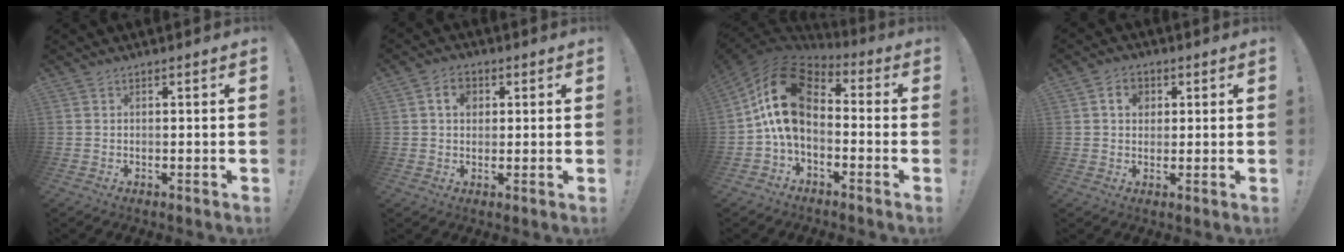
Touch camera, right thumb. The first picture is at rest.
{"total": 5.7, "force": [1.5, 4.1, 3.6], "torque": [-0.053, 0.008, 0.025]}
{"total": 17.6, "force": [1.7, 11.2, 13.5], "torque": [-0.250, 0.005, 0.037]}
{"total": 5.4, "force": [1.5, 4.3, 3.0], "torque": [-0.036, 0.003, 0.024]}